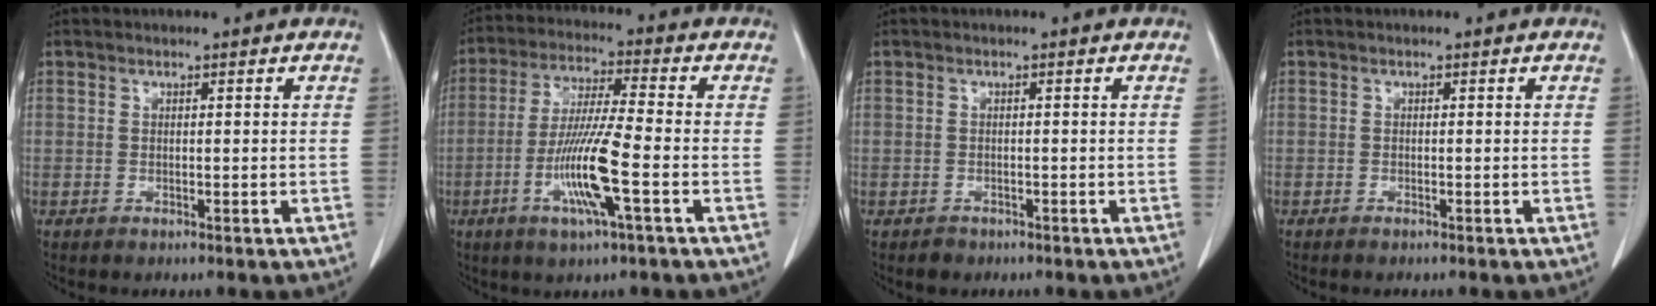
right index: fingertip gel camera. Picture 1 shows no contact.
{"total": 10.8, "force": [-3.6, -0.2, 10.2], "torque": [-0.202, -0.011, -0.073]}
{"total": 1.2, "force": [-0.9, 0.9, 0.0], "torque": [-0.005, 0.001, -0.013]}
{"total": 0.7, "force": [-0.6, 0.1, 0.2], "torque": [-0.010, -0.002, -0.009]}